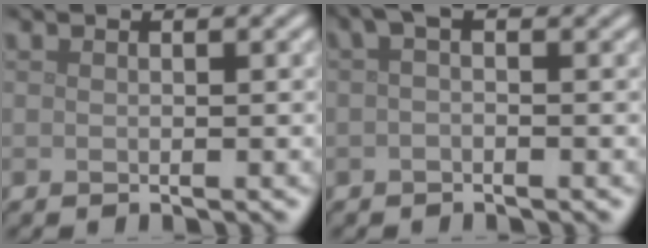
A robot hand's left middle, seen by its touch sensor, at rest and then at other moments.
{"total": 1.5, "force": [0.2, 0.4, 1.5], "torque": [-0.026, 0.008, 0.000]}